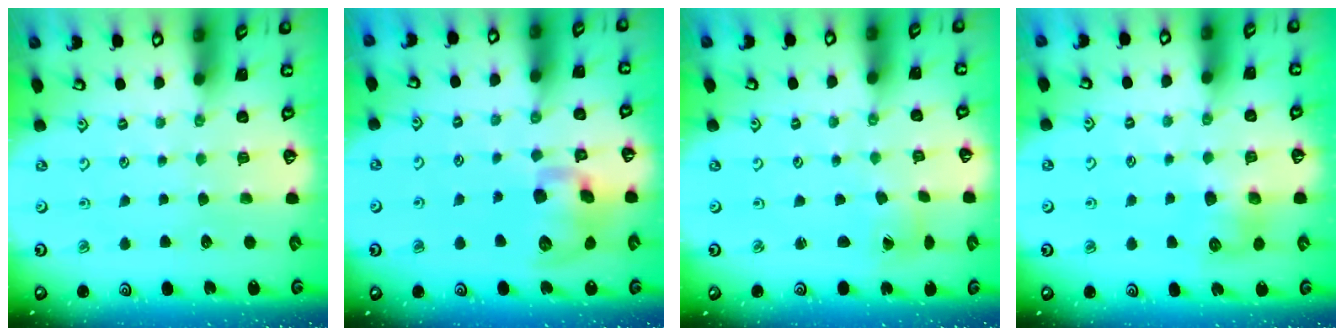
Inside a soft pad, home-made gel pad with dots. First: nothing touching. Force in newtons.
{"total": 13.2, "press": 13.0, "slide": 2.2}
{"total": 0.5, "press": 0.5, "slide": 0.1}
{"total": 7.3, "press": 7.3, "slide": 0.3}